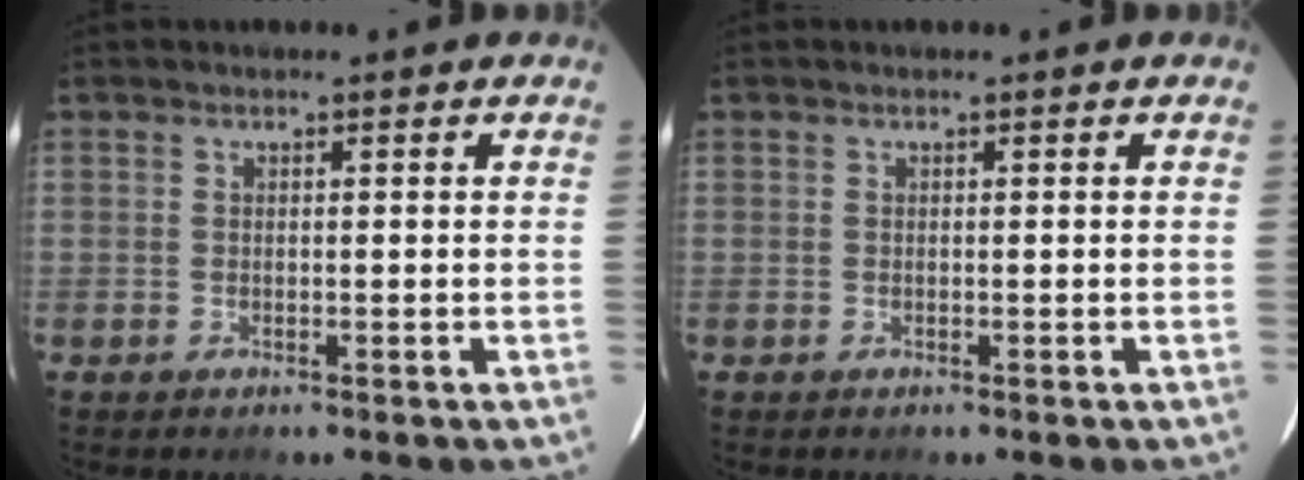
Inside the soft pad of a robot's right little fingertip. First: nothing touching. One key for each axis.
{"total": 0.0}